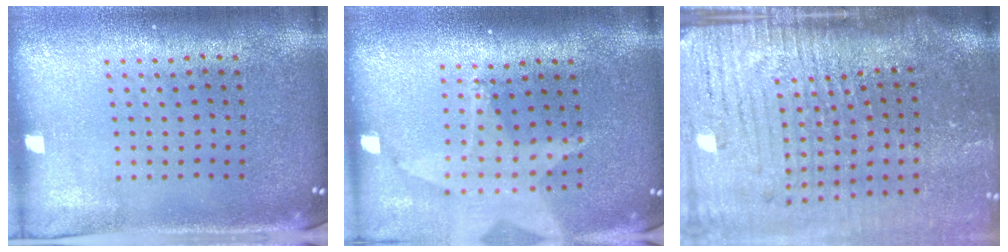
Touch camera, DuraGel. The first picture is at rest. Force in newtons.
{"total": 1.8, "press": 1.5, "slide": 1.1}
{"total": 5.3, "press": 4.4, "slide": 3.0}